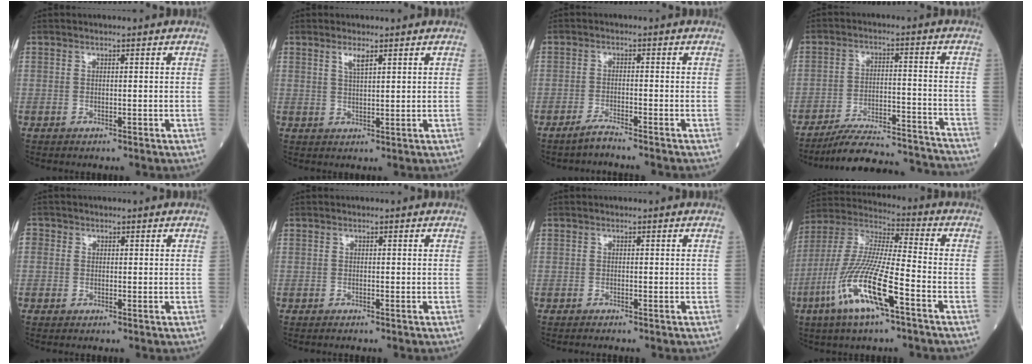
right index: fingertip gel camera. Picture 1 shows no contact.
{"total": 2.0, "force": [1.3, 0.2, 1.5], "torque": [-0.035, 0.002, 0.029]}
{"total": 2.8, "force": [-2.6, -0.5, 0.9], "torque": [-0.027, -0.008, -0.050]}
{"total": 18.2, "force": [-17.4, 1.6, 5.0], "torque": [-0.081, 0.005, -0.247]}
{"total": 1.4, "force": [-0.1, 1.4, 0.4], "torque": [-0.009, 0.004, -0.006]}
{"total": 0.9, "force": [-0.8, 0.0, 0.4], "torque": [-0.008, -0.003, -0.009]}
{"total": 1.3, "force": [-1.2, -0.1, 0.6], "torque": [-0.012, -0.002, -0.014]}
{"total": 15.3, "force": [-7.0, 1.8, 13.5], "torque": [-0.291, -0.018, -0.135]}